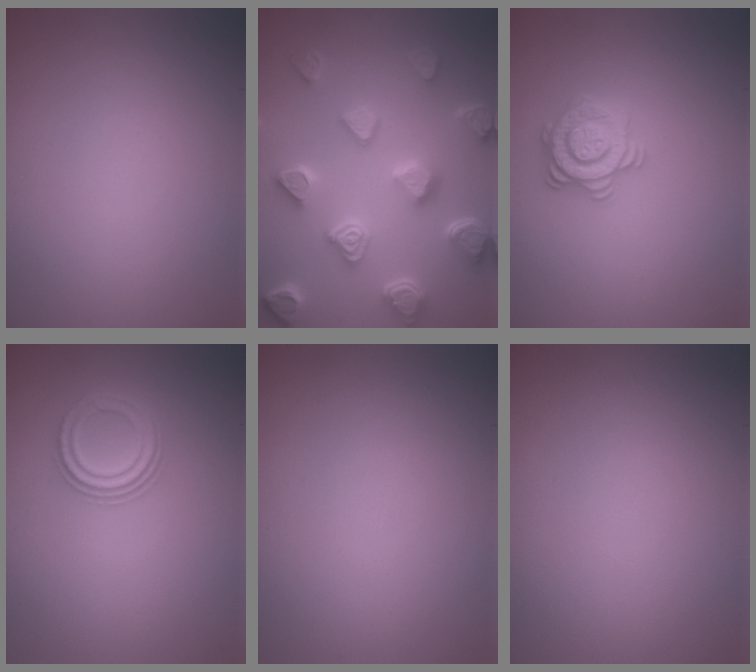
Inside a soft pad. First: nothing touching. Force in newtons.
{"total": 6.7, "press": 5.5, "slide": 3.7}
{"total": 2.9, "press": 2.8, "slide": 0.4}
{"total": 2.2, "press": 2.1, "slide": 0.7}
{"total": 0.0}
{"total": 0.0}